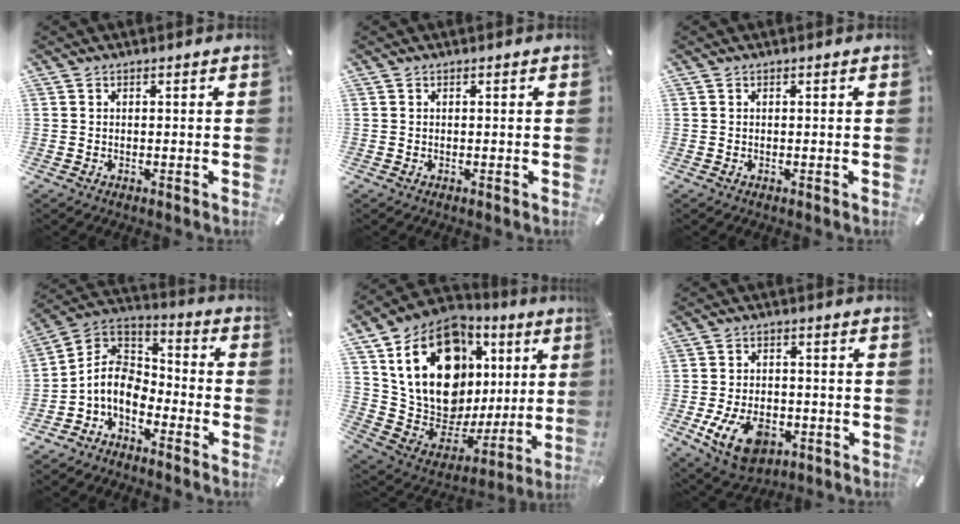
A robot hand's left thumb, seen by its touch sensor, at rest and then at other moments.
{"total": 0.0}
{"total": 0.0}
{"total": 9.1, "force": [-5.0, 6.2, 4.4], "torque": [-0.118, 0.006, -0.102]}
{"total": 22.1, "force": [7.4, 16.1, 13.3], "torque": [-0.253, -0.049, 0.148]}
{"total": 11.5, "force": [-4.1, 7.4, 7.7], "torque": [-0.146, 0.005, -0.073]}